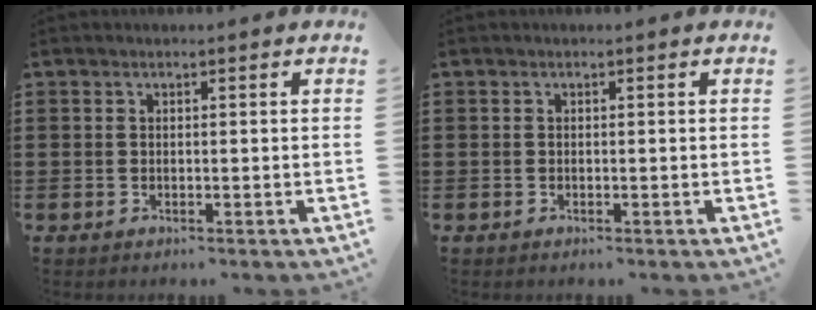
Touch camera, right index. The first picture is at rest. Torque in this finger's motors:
{"motor_torque": [-1.03, 1.11, 0.00, -0.01]}